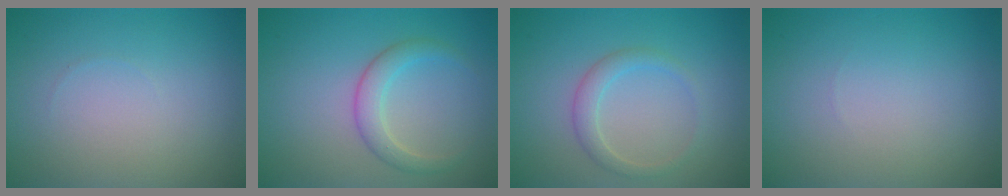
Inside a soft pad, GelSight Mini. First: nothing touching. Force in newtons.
{"total": 2.5, "press": 2.5, "slide": 0.2}
{"total": 1.9, "press": 1.9, "slide": 0.1}
{"total": 0.0}